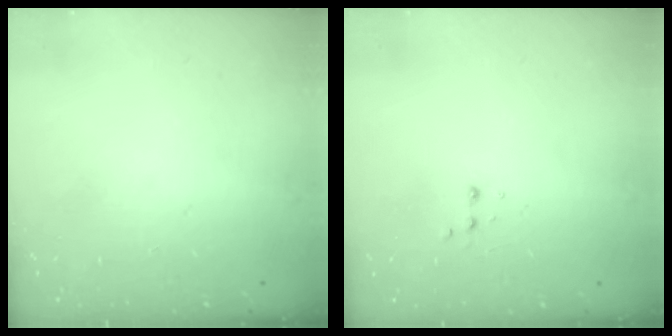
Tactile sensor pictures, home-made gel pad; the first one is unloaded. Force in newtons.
{"total": 2.5, "press": 2.4, "slide": 0.8}